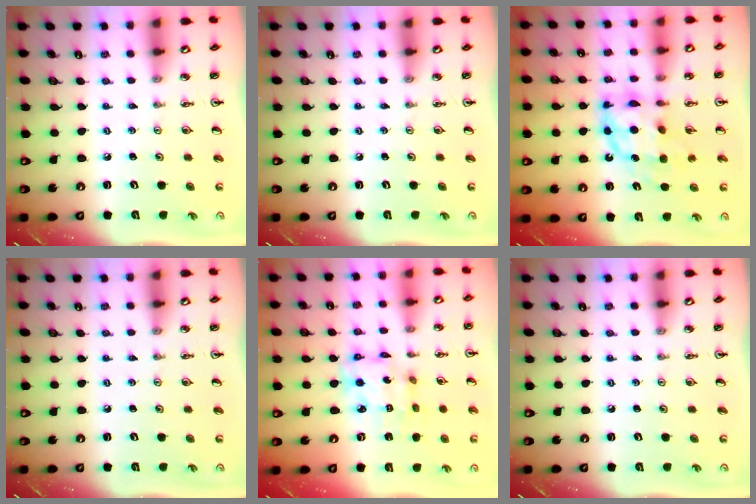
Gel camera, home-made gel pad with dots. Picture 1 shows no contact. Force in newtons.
{"total": 0.0}
{"total": 11.1, "press": 11.0, "slide": 0.9}
{"total": 0.0}
{"total": 9.5, "press": 9.5, "slide": 0.6}
{"total": 0.0}